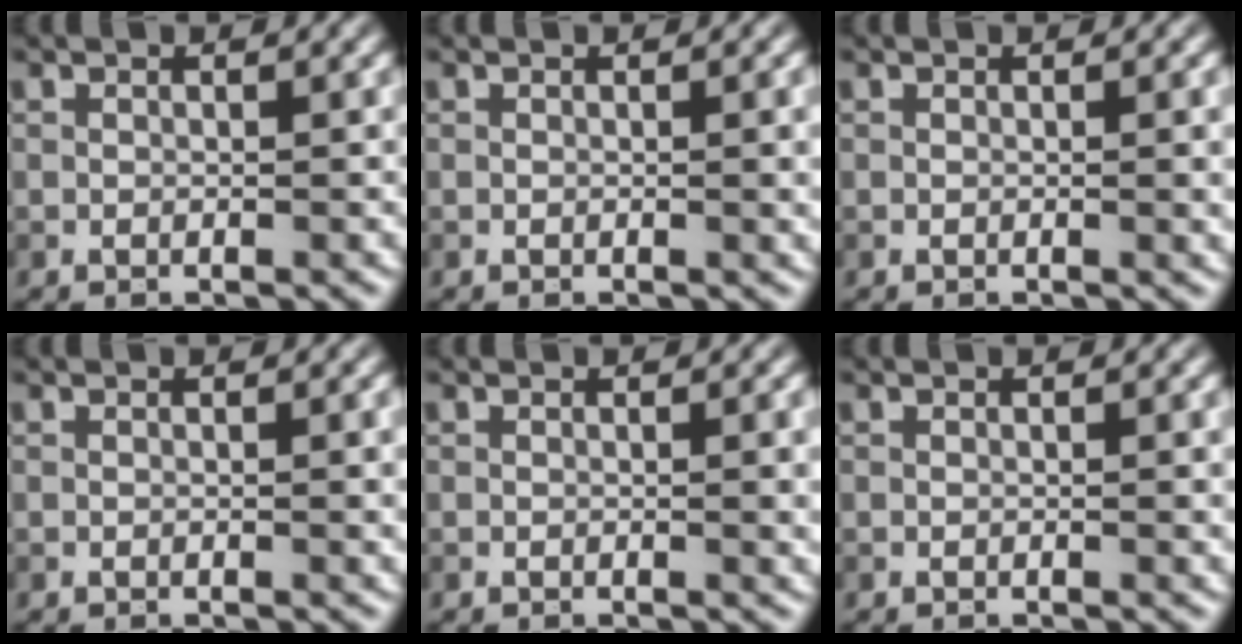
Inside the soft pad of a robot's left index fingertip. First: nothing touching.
{"total": 1.5, "force": [0.0, 0.3, 1.4], "torque": [-0.018, -0.001, 0.000]}
{"total": 1.5, "force": [0.0, 0.3, 1.4], "torque": [-0.018, -0.002, -0.001]}
{"total": 1.1, "force": [0.1, 0.2, 1.1], "torque": [-0.015, 0.000, 0.001]}
{"total": 1.8, "force": [0.1, 0.4, 1.7], "torque": [-0.021, -0.002, -0.001]}
{"total": 0.8, "force": [0.0, 0.1, 0.8], "torque": [-0.010, -0.001, 0.000]}